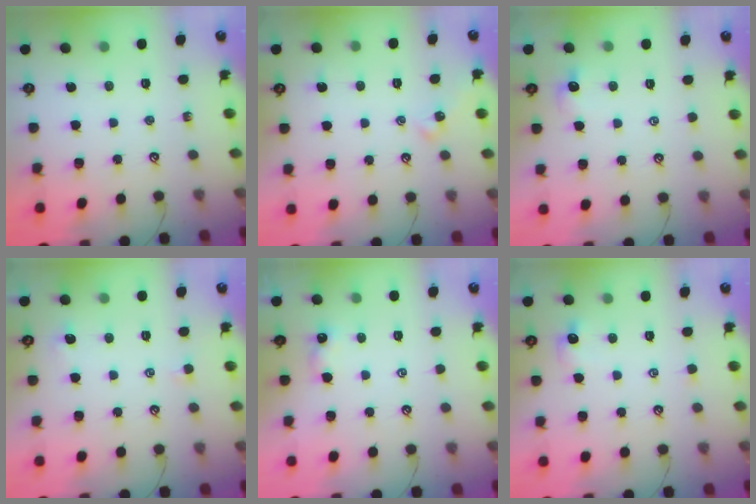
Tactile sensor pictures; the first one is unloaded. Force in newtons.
{"total": 2.6, "press": 2.6, "slide": 0.6}
{"total": 1.0, "press": 0.9, "slide": 0.5}
{"total": 2.2, "press": 2.1, "slide": 0.3}
{"total": 1.4, "press": 1.3, "slide": 0.3}
{"total": 0.7, "press": 0.4, "slide": 0.6}